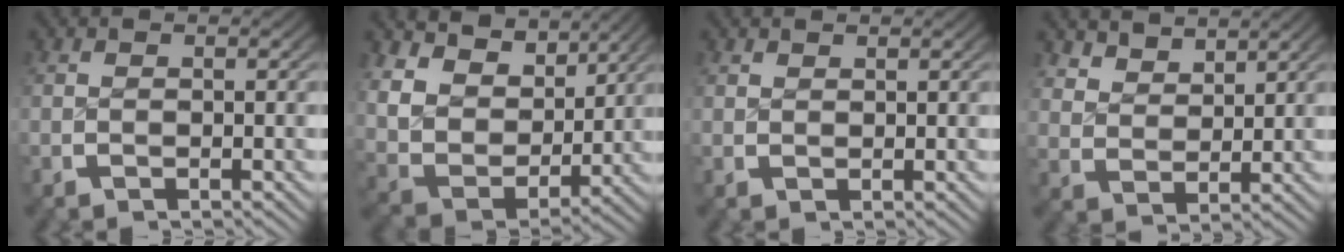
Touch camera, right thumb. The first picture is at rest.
{"total": 11.4, "force": [2.7, 8.4, 7.2], "torque": [-0.172, -0.032, 0.051]}
{"total": 0.8, "force": [0.8, 0.0, 0.0], "torque": [0.006, -0.001, 0.021]}
{"total": 3.1, "force": [2.7, 1.3, 0.9], "torque": [-0.017, -0.008, 0.059]}